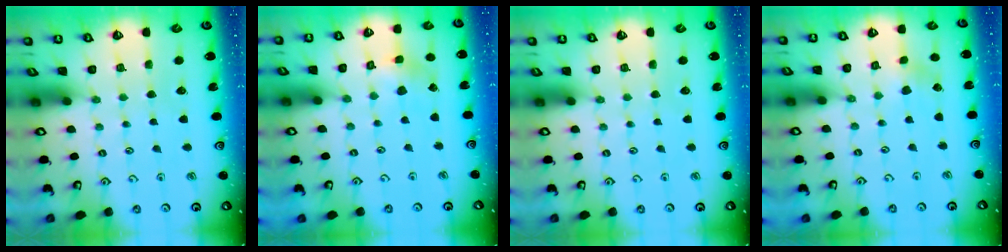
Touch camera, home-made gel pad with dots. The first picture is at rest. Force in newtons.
{"total": 2.8, "press": 2.8, "slide": 0.3}
{"total": 0.0}
{"total": 2.3, "press": 2.3, "slide": 0.4}